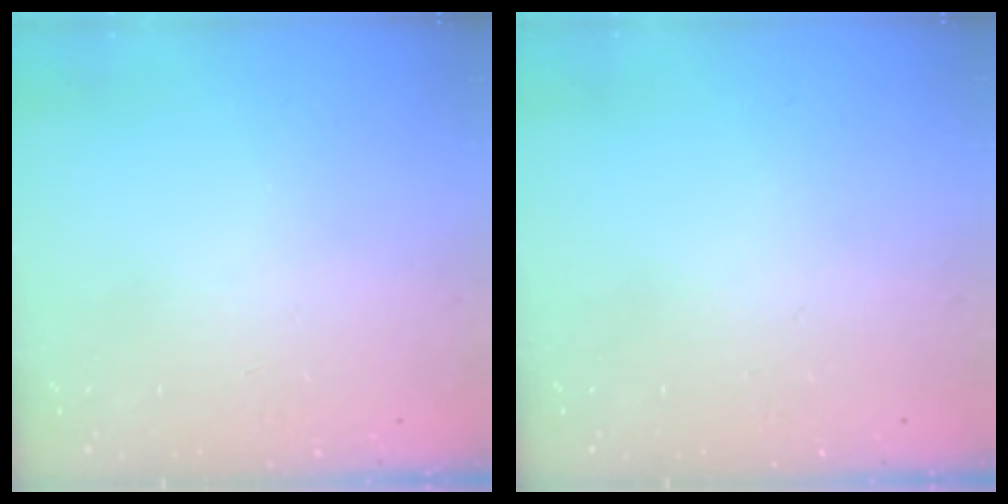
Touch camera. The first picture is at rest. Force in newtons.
{"total": 0.0}